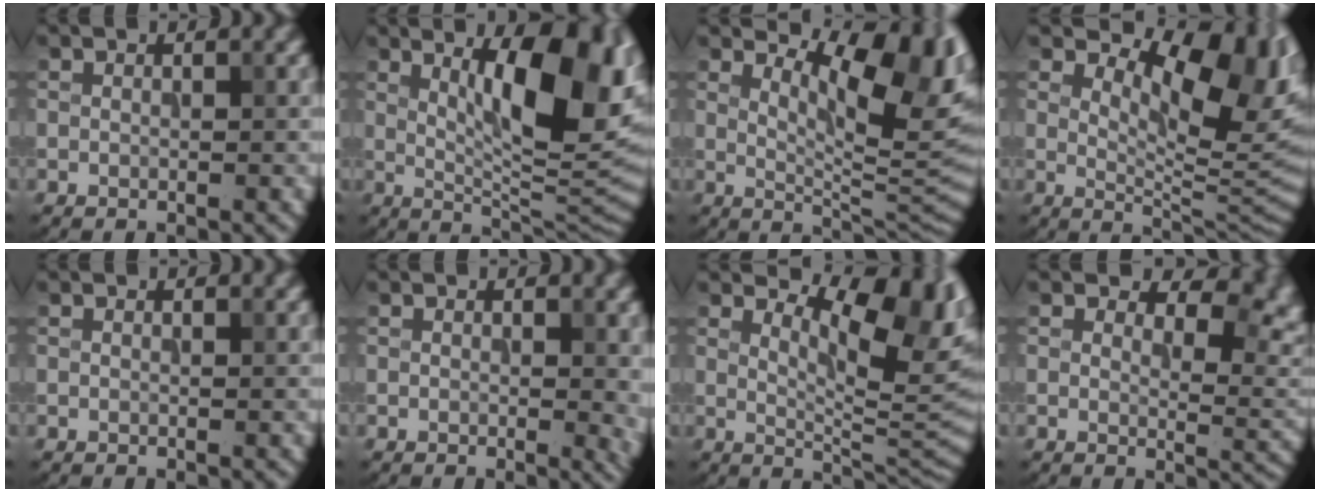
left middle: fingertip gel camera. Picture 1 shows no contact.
{"total": 11.9, "force": [3.7, 3.7, 10.7], "torque": [-0.140, -0.003, 0.065]}
{"total": 11.2, "force": [5.9, 3.7, 8.7], "torque": [-0.110, 0.007, 0.091]}
{"total": 11.5, "force": [4.4, 5.4, 9.1], "torque": [-0.120, -0.004, 0.074]}
{"total": 0.0}
{"total": 2.2, "force": [0.2, 0.8, 2.0], "torque": [-0.018, -0.003, 0.001]}
{"total": 9.6, "force": [5.1, 3.4, 7.4], "torque": [-0.101, -0.002, 0.082]}
{"total": 6.2, "force": [3.0, 3.5, 4.1], "torque": [-0.049, -0.010, 0.043]}